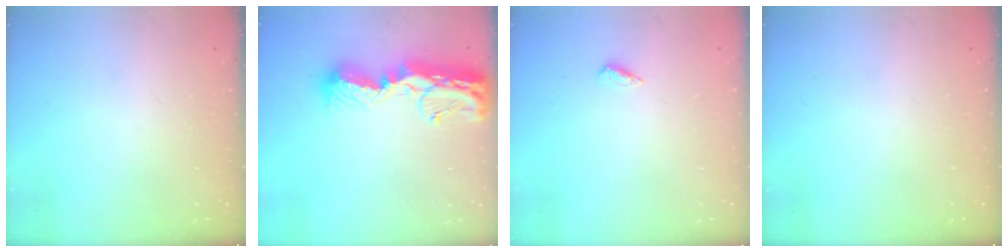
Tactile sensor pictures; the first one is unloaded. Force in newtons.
{"total": 15.0, "press": 15.0, "slide": 1.2}
{"total": 2.6, "press": 2.2, "slide": 1.3}
{"total": 0.0}